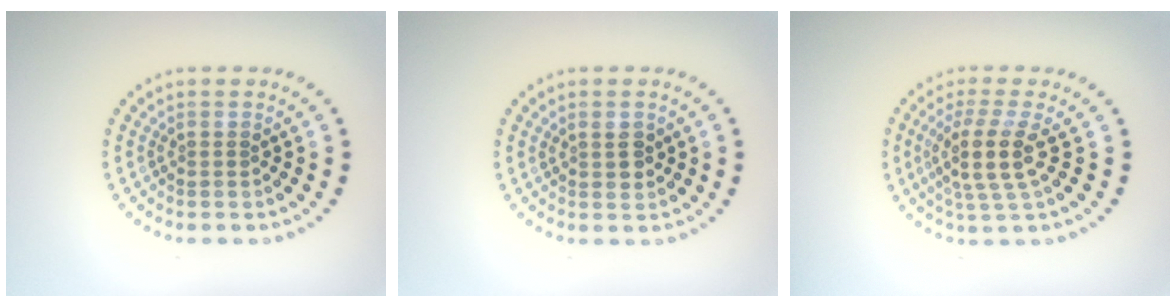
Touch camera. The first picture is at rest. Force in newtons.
{"total": 1.6, "press": 1.5, "slide": 0.5}
{"total": 4.0, "press": 3.1, "slide": 2.5}